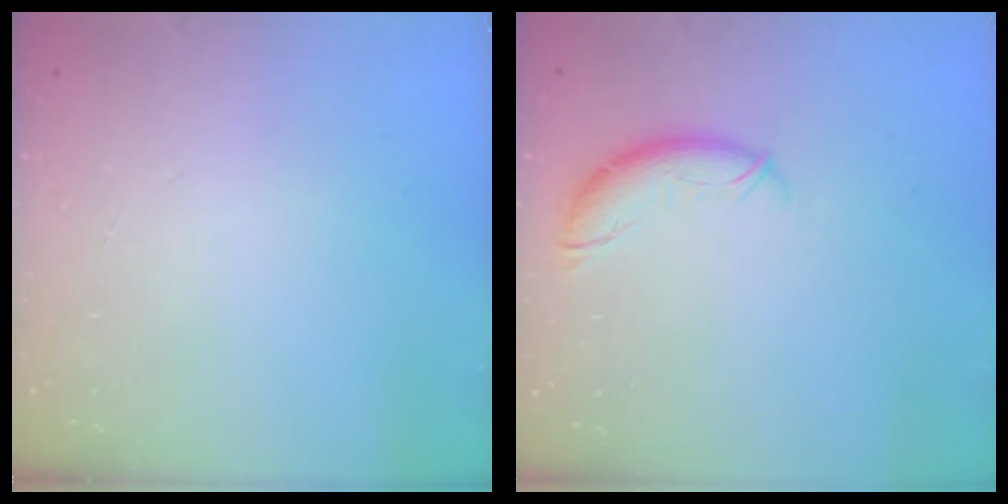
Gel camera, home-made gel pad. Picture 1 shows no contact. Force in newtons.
{"total": 8.2, "press": 8.2, "slide": 0.7}